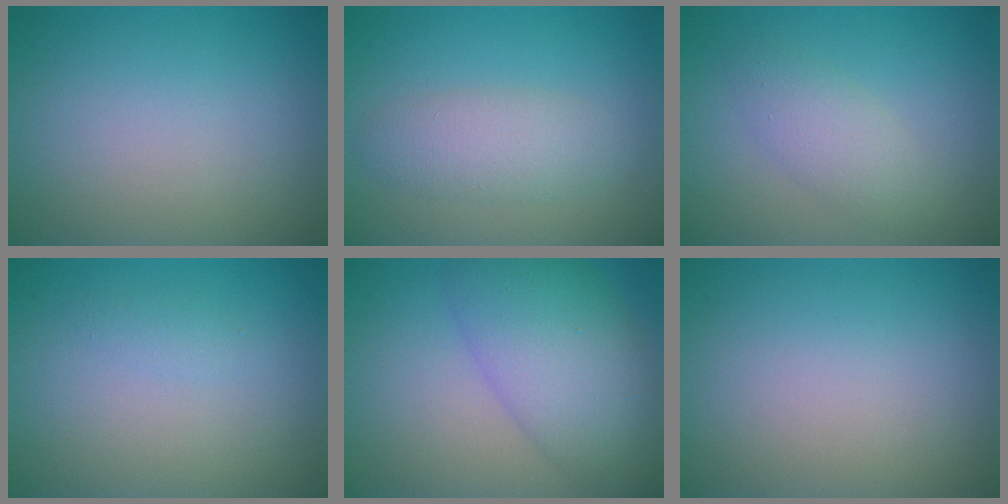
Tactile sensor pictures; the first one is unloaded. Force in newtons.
{"total": 3.1, "press": 3.1, "slide": 0.0}
{"total": 2.7, "press": 2.7, "slide": 0.2}
{"total": 0.7, "press": 0.7, "slide": 0.0}
{"total": 8.0, "press": 8.0, "slide": 0.1}
{"total": 0.0}